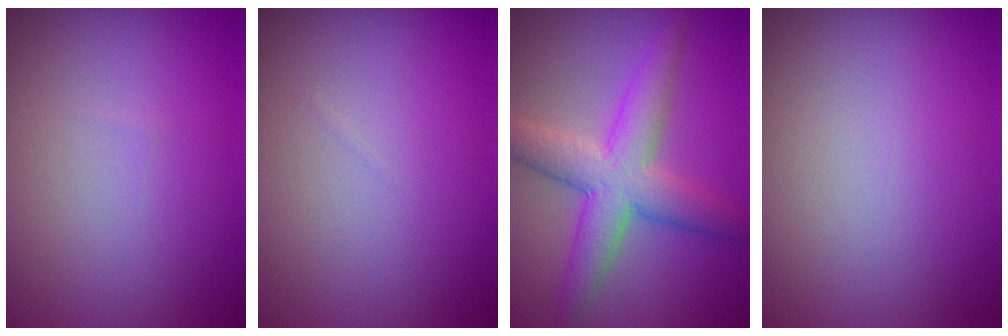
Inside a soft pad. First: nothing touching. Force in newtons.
{"total": 0.0}
{"total": 5.9, "press": 5.9, "slide": 0.0}
{"total": 0.0}